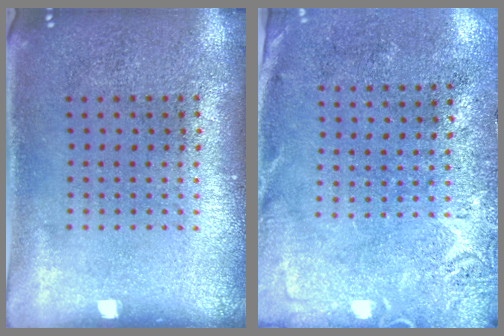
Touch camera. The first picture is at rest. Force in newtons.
{"total": 2.6, "press": 2.1, "slide": 1.6}